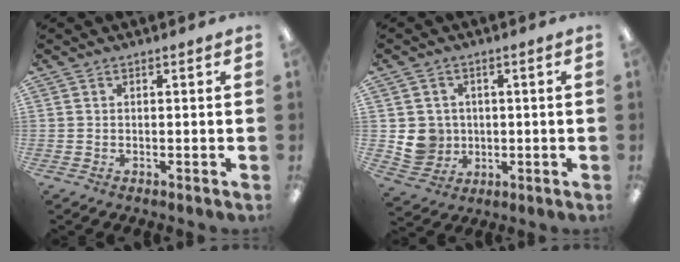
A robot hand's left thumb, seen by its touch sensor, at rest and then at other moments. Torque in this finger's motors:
{"motor_torque": [-0.03, 0.05, 0.02, -0.01, 0.02]}